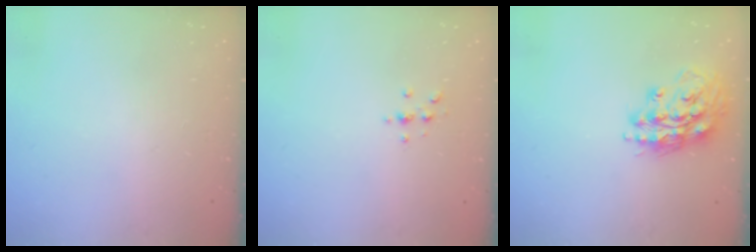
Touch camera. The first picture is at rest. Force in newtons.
{"total": 2.3, "press": 2.3, "slide": 0.2}
{"total": 15.3, "press": 15.2, "slide": 1.9}